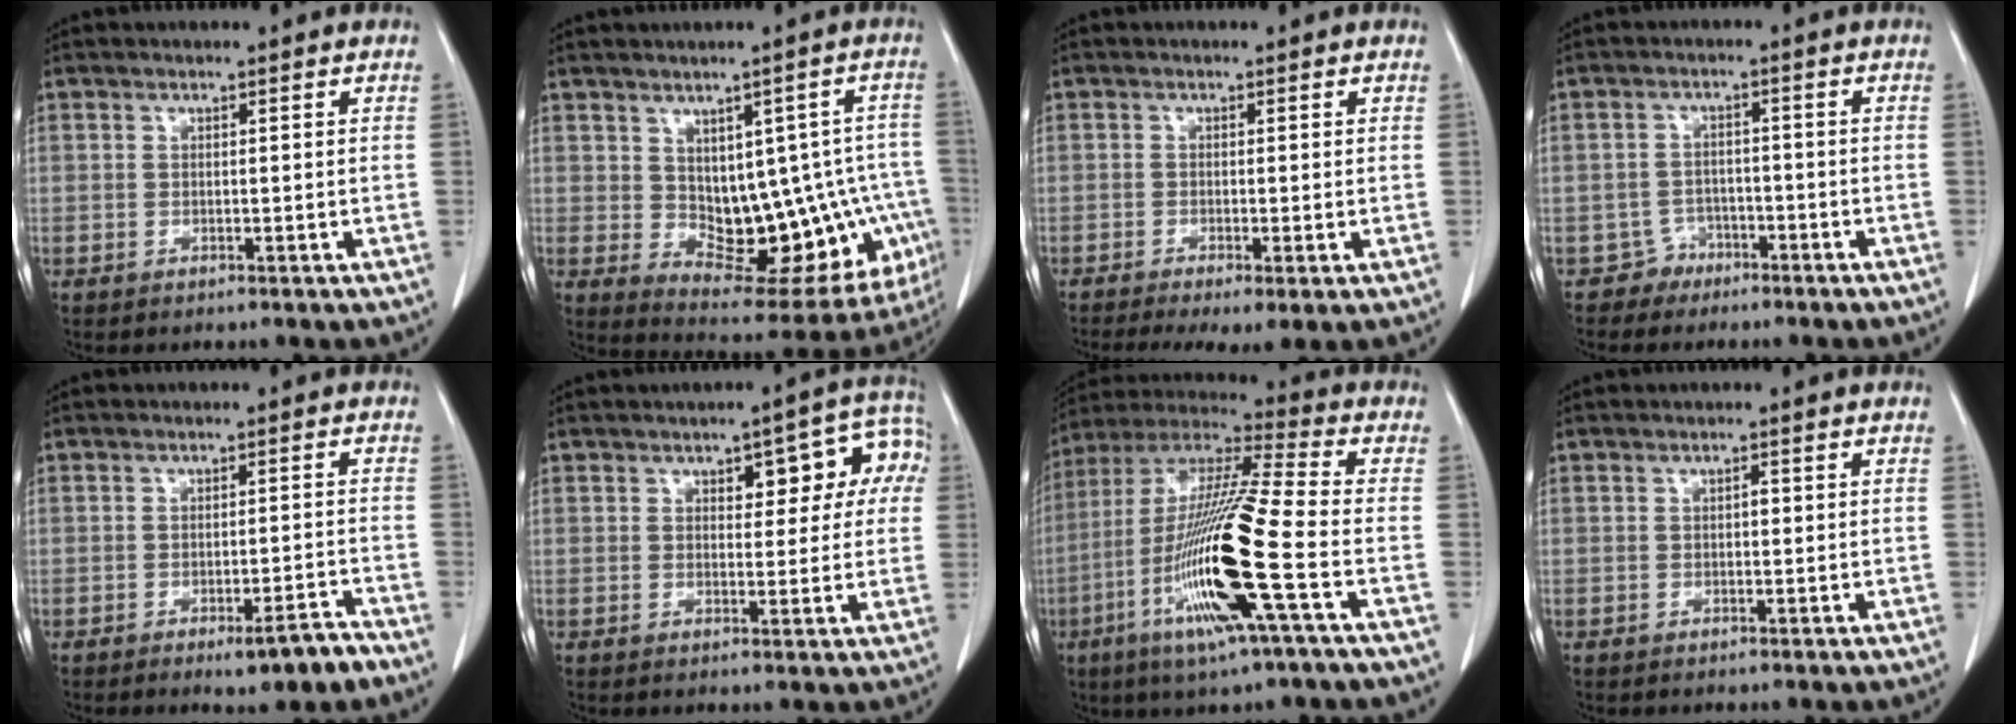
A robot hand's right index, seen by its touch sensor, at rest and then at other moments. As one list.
[{"total": 17.3, "force": [-2.2, 8.7, 14.8], "torque": [-0.140, 0.021, -0.003]}, {"total": 6.4, "force": [-3.9, 1.6, 4.8], "torque": [-0.076, -0.018, -0.067]}, {"total": 3.0, "force": [-2.1, 2.0, -0.7], "torque": [0.012, 0.012, -0.036]}, {"total": 4.9, "force": [-3.4, 0.8, 3.5], "torque": [-0.043, -0.003, -0.044]}, {"total": 8.7, "force": [2.7, 4.0, 7.3], "torque": [-0.072, 0.035, 0.029]}, {"total": 19.7, "force": [-6.3, 0.0, 18.6], "torque": [-0.391, -0.025, -0.129]}, {"total": 0.9, "force": [0.0, 0.4, 0.8], "torque": [-0.011, 0.004, 0.000]}]